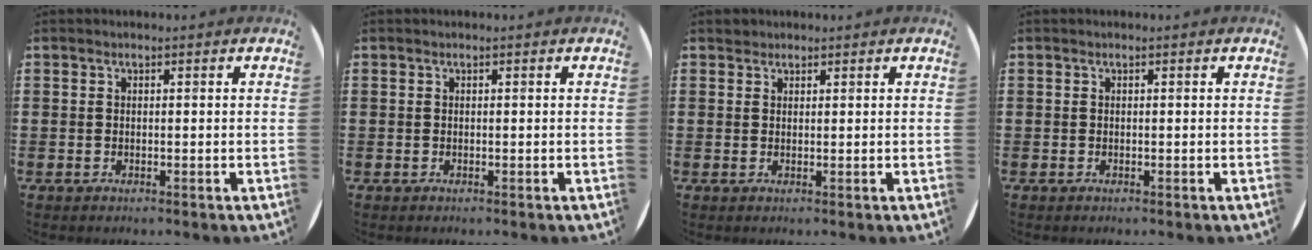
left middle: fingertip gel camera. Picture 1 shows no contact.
{"total": 0.0}
{"total": 1.0, "force": [0.9, 0.4, -0.1], "torque": [0.008, -0.002, 0.016]}
{"total": 0.0}